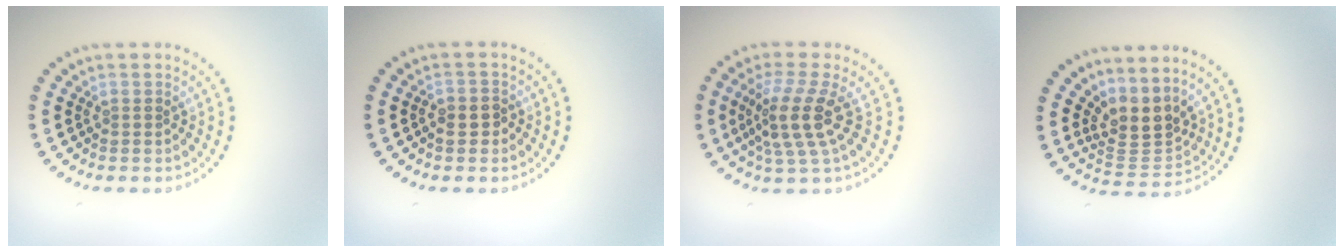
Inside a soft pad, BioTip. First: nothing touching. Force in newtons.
{"total": 1.3, "press": 1.2, "slide": 0.5}
{"total": 4.1, "press": 3.2, "slide": 2.6}
{"total": 3.5, "press": 2.6, "slide": 2.4}